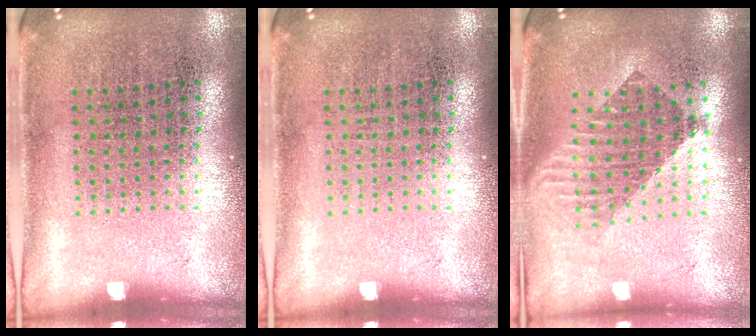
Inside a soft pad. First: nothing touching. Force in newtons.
{"total": 0.0}
{"total": 1.6, "press": 1.4, "slide": 0.9}